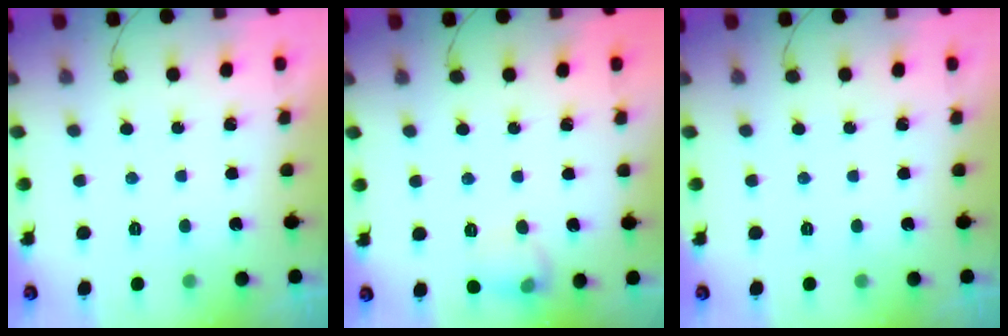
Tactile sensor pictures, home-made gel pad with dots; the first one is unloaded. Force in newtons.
{"total": 8.3, "press": 8.2, "slide": 1.0}
{"total": 0.0}